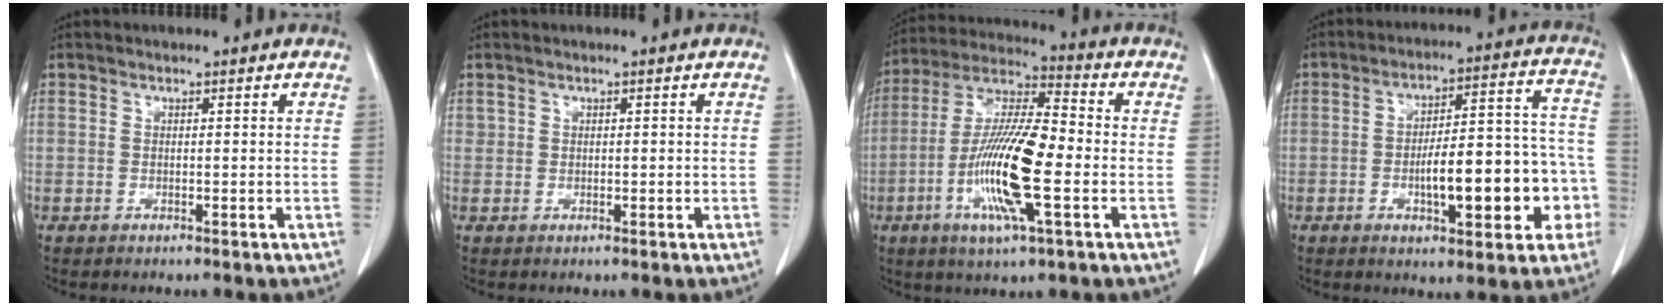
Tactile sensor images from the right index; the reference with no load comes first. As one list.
[{"total": 0.5, "force": [0.2, 0.4, 0.1], "torque": [0.001, 0.004, 0.004]}, {"total": 15.6, "force": [-3.8, 2.0, 15.0], "torque": [-0.300, -0.008, -0.076]}, {"total": 15.5, "force": [-4.3, 4.6, 14.2], "torque": [-0.192, 0.040, -0.056]}]